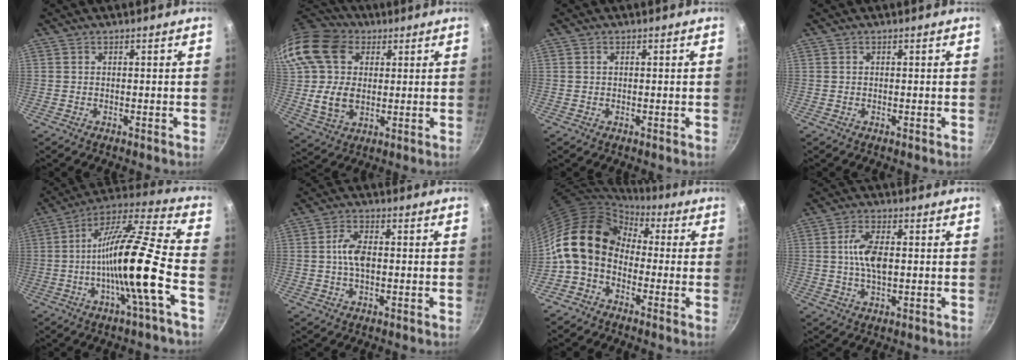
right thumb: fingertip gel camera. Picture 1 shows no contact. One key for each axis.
{"total": 19.5, "fx": 4.4, "fy": 14.6, "fz": 12.3, "tx": -0.232, "ty": 0.011, "tz": 0.078}
{"total": 0.8, "fx": 0.2, "fy": 0.6, "fz": 0.4, "tx": -0.006, "ty": 0.004, "tz": 0.003}
{"total": 0.0}
{"total": 19.3, "fx": -4.9, "fy": 2.1, "fz": 18.5, "tx": -0.303, "ty": 0.031, "tz": -0.100}
{"total": 5.3, "fx": 0.0, "fy": 2.9, "fz": 4.5, "tx": -0.082, "ty": 0.014, "tz": -0.006}
{"total": 14.2, "fx": 0.0, "fy": 10.8, "fz": 9.2, "tx": -0.144, "ty": 0.040, "tz": -0.024}
{"total": 7.2, "fx": 0.6, "fy": 3.5, "fz": 6.3, "tx": -0.116, "ty": 0.008, "tz": 0.008}